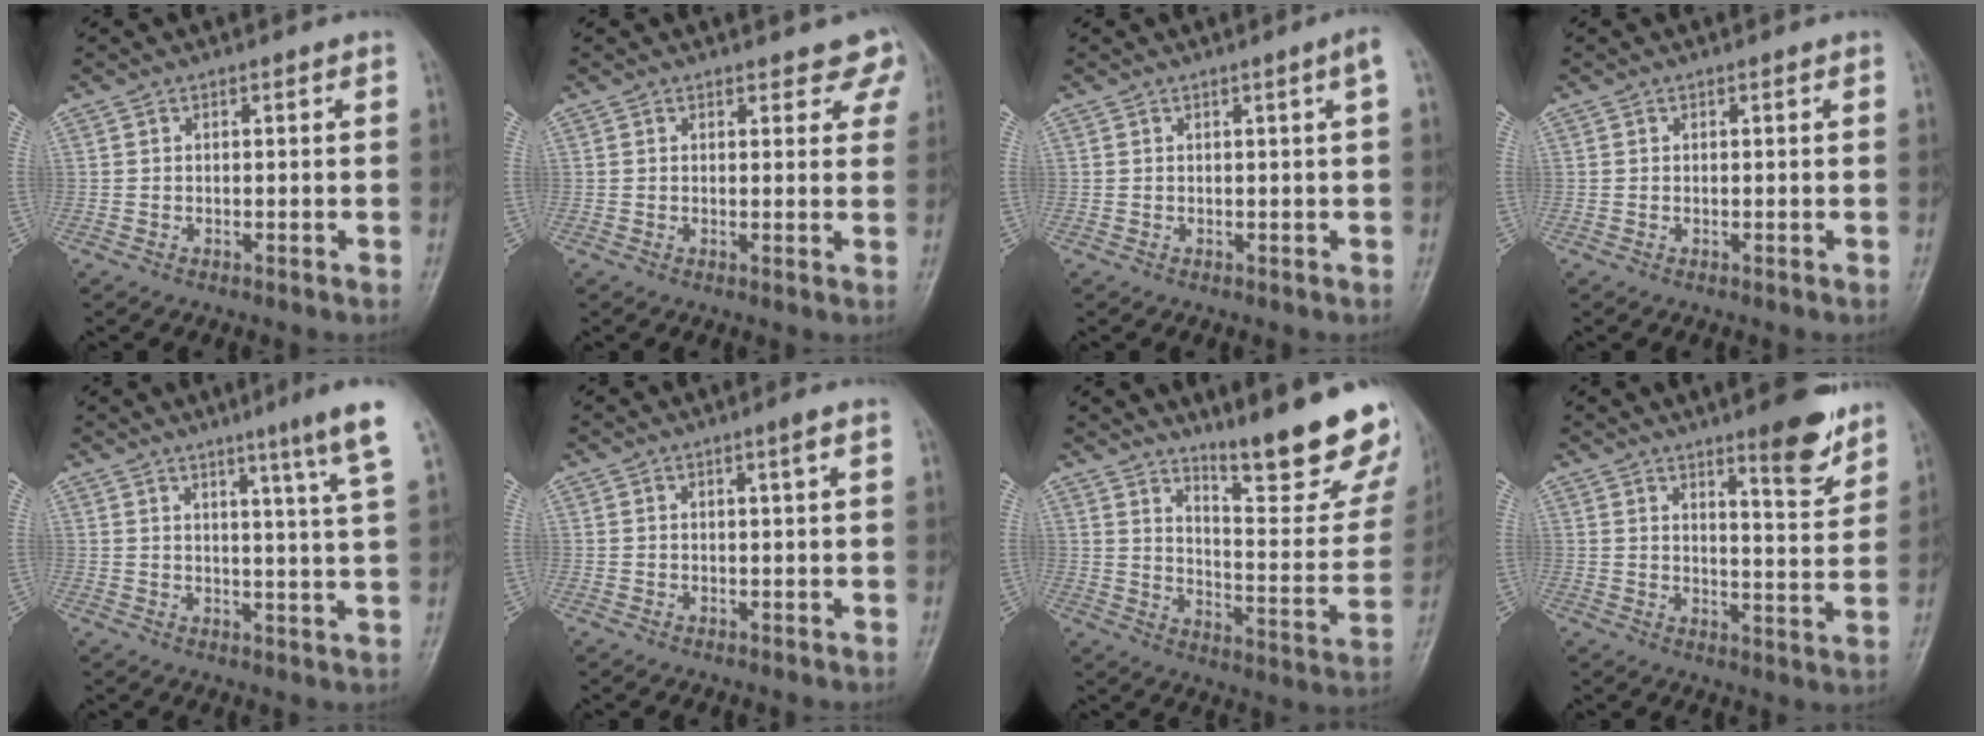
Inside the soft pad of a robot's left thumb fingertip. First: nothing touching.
{"total": 5.0, "force": [4.1, 2.5, 1.7], "torque": [0.023, -0.015, 0.035]}
{"total": 1.8, "force": [0.4, -0.3, 1.7], "torque": [-0.026, 0.003, 0.009]}
{"total": 0.0}
{"total": 9.1, "force": [5.9, -0.6, 6.9], "torque": [-0.089, -0.030, 0.068]}
{"total": 1.4, "force": [0.5, -0.2, 1.3], "torque": [-0.022, 0.000, 0.012]}
{"total": 20.7, "force": [15.6, 4.1, 12.9], "torque": [-0.144, -0.112, 0.225]}
{"total": 9.2, "force": [6.5, 2.1, 6.2], "torque": [-0.065, -0.048, 0.095]}